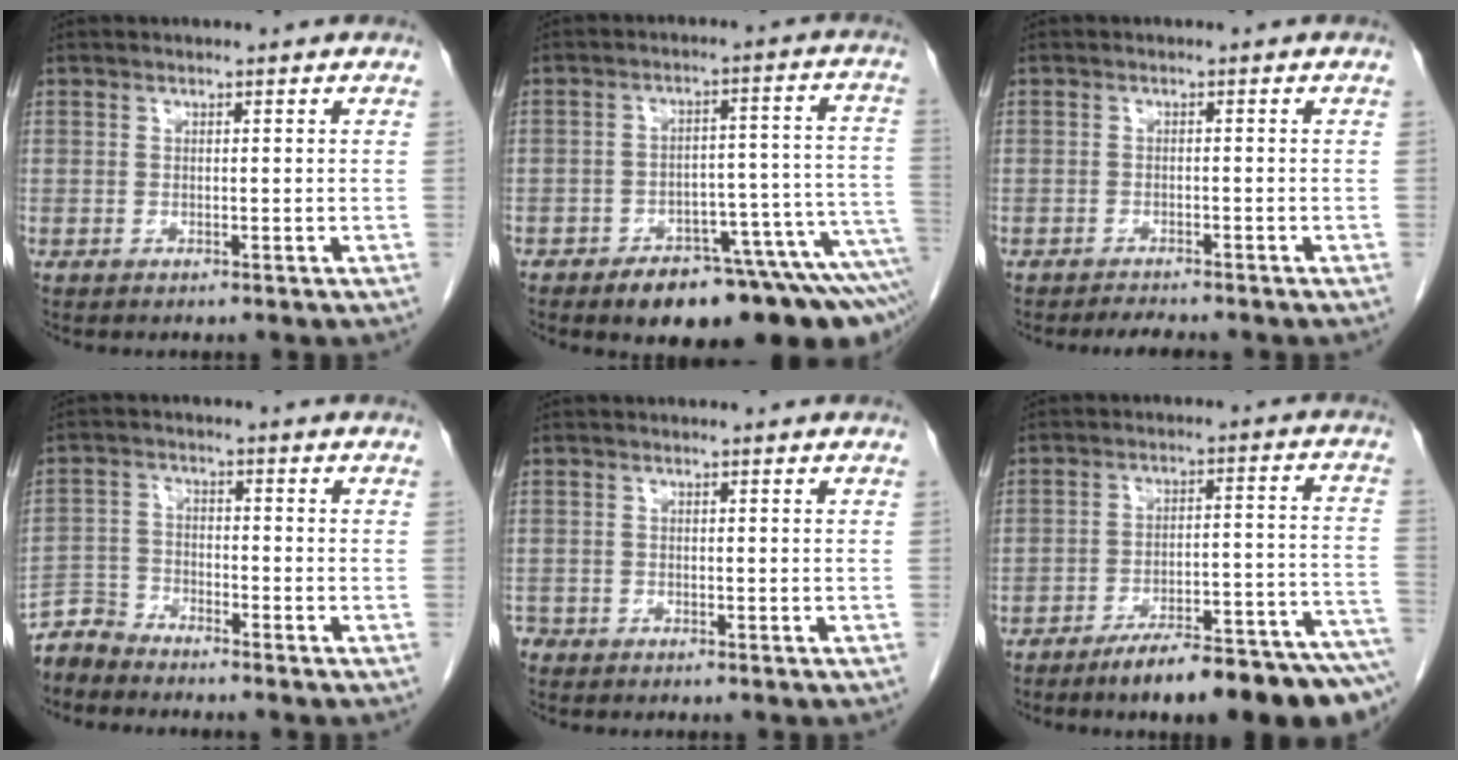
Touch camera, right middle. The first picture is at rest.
{"total": 16.5, "force": [-11.3, 4.6, 11.1], "torque": [-0.054, 0.038, -0.146]}
{"total": 2.3, "force": [-2.2, 0.1, 0.7], "torque": [-0.017, -0.009, -0.033]}
{"total": 4.5, "force": [-4.4, 0.7, -0.5], "torque": [0.011, -0.008, -0.087]}
{"total": 1.8, "force": [-1.5, 1.1, 0.2], "torque": [-0.009, 0.001, -0.027]}
{"total": 16.3, "force": [-13.0, 1.1, 9.9], "torque": [-0.085, 0.033, -0.191]}